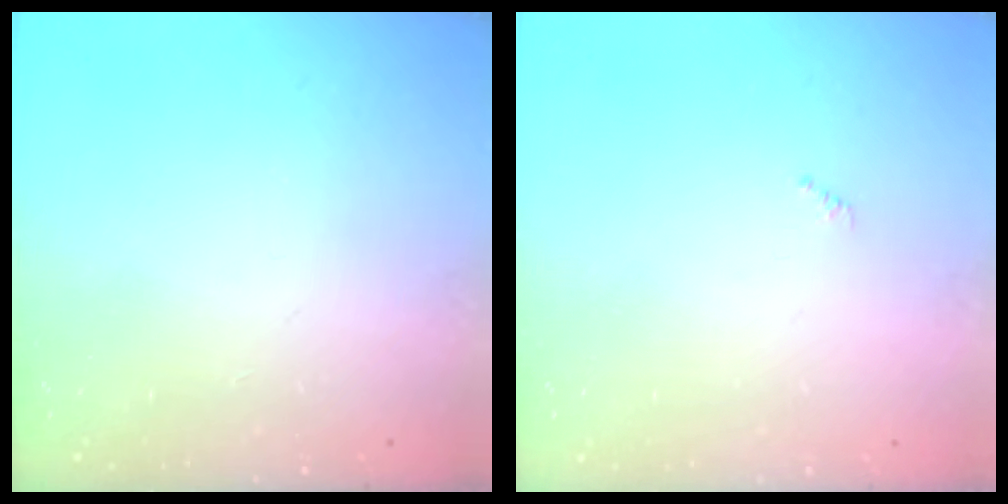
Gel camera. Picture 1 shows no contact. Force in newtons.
{"total": 0.0}